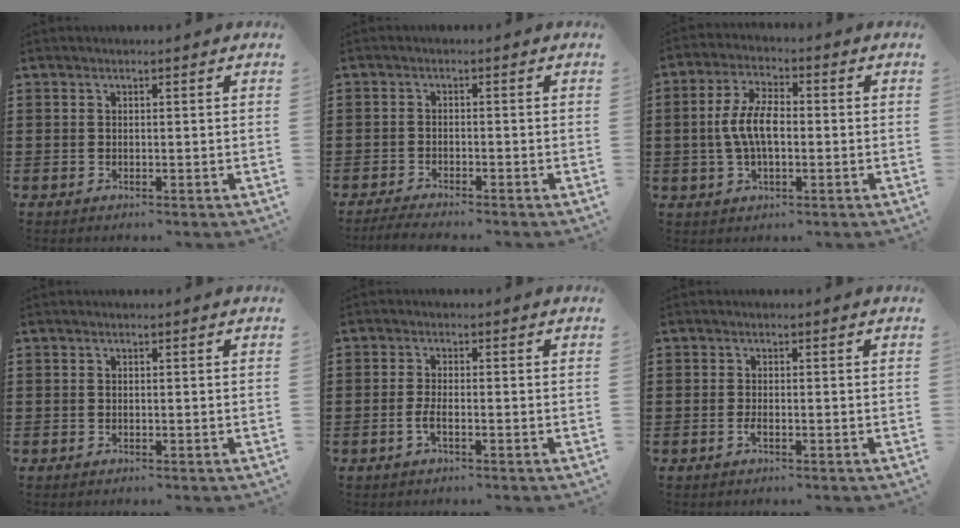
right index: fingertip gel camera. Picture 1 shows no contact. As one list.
[{"total": 2.1, "force": [-2.1, -0.1, 0.4], "torque": [-0.006, 0.000, -0.042]}, {"total": 7.2, "force": [-0.5, 3.4, 6.4], "torque": [-0.143, 0.000, -0.016]}, {"total": 0.0}, {"total": 2.2, "force": [-0.9, 0.4, 1.9], "torque": [-0.042, -0.004, -0.019]}, {"total": 1.1, "force": [-0.5, 0.2, 1.0], "torque": [-0.027, -0.008, -0.010]}]